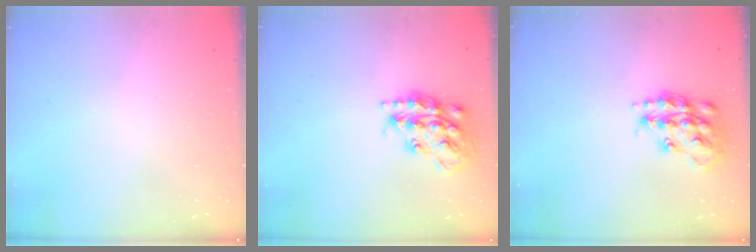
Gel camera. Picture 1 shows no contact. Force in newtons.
{"total": 17.1, "press": 17.1, "slide": 1.0}
{"total": 15.9, "press": 15.8, "slide": 1.0}